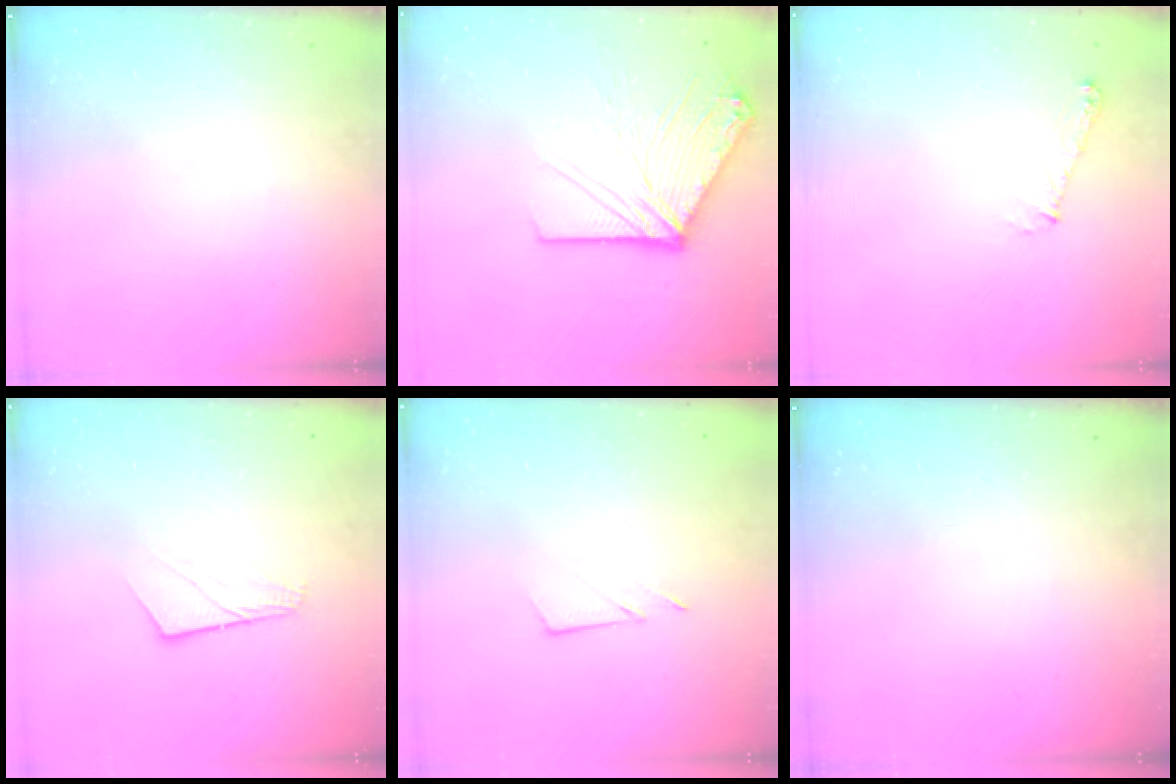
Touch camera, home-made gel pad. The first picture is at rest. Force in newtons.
{"total": 16.4, "press": 16.2, "slide": 2.3}
{"total": 5.7, "press": 5.7, "slide": 0.5}
{"total": 7.2, "press": 7.2, "slide": 0.9}
{"total": 4.2, "press": 4.2, "slide": 0.5}
{"total": 0.0}